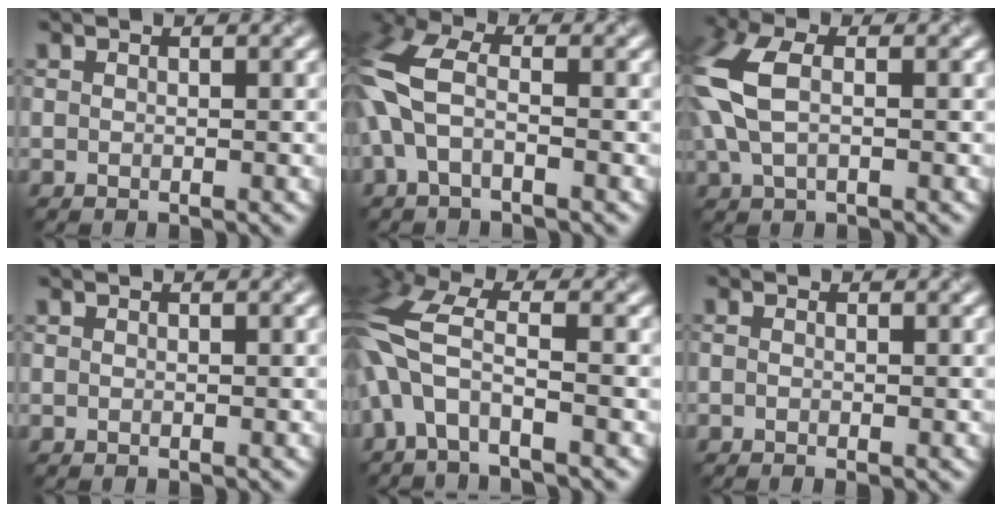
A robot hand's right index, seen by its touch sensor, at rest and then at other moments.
{"total": 5.2, "force": [-1.1, 2.4, 4.5], "torque": [-0.126, 0.024, -0.023]}
{"total": 5.7, "force": [0.1, 3.0, 4.9], "torque": [-0.142, 0.019, 0.008]}
{"total": 0.0}
{"total": 6.3, "force": [-2.6, 2.4, 5.2], "torque": [-0.139, 0.019, -0.056]}
{"total": 1.5, "force": [-0.3, 0.6, 1.3], "torque": [-0.015, 0.004, -0.011]}